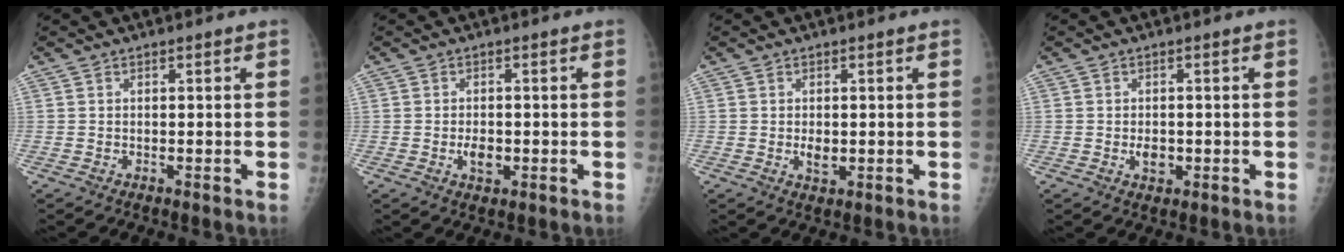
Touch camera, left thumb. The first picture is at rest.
{"total": 3.2, "force": [-0.9, 2.0, 2.4], "torque": [-0.032, 0.002, -0.011]}
{"total": 2.5, "force": [-0.2, 1.6, 1.9], "torque": [-0.023, -0.003, 0.001]}
{"total": 2.7, "force": [-0.6, 1.9, 1.8], "torque": [-0.019, 0.003, -0.006]}